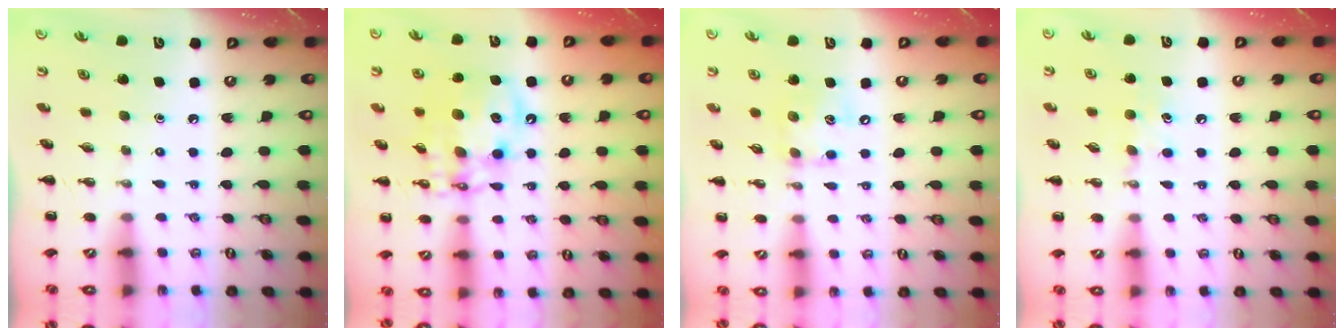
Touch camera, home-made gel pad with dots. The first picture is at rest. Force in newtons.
{"total": 14.1, "press": 13.7, "slide": 3.3}
{"total": 9.6, "press": 9.5, "slide": 1.2}
{"total": 6.8, "press": 6.6, "slide": 1.6}